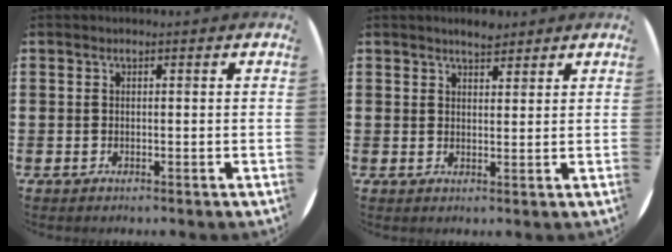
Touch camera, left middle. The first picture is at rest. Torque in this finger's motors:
{"motor_torque": [0.71, -0.56, 0.05, 0.00]}